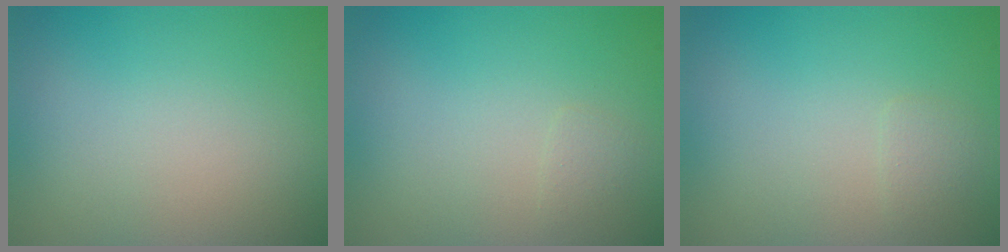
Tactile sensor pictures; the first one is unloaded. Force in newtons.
{"total": 0.6, "press": 0.6, "slide": 0.1}
{"total": 0.7, "press": 0.7, "slide": 0.0}